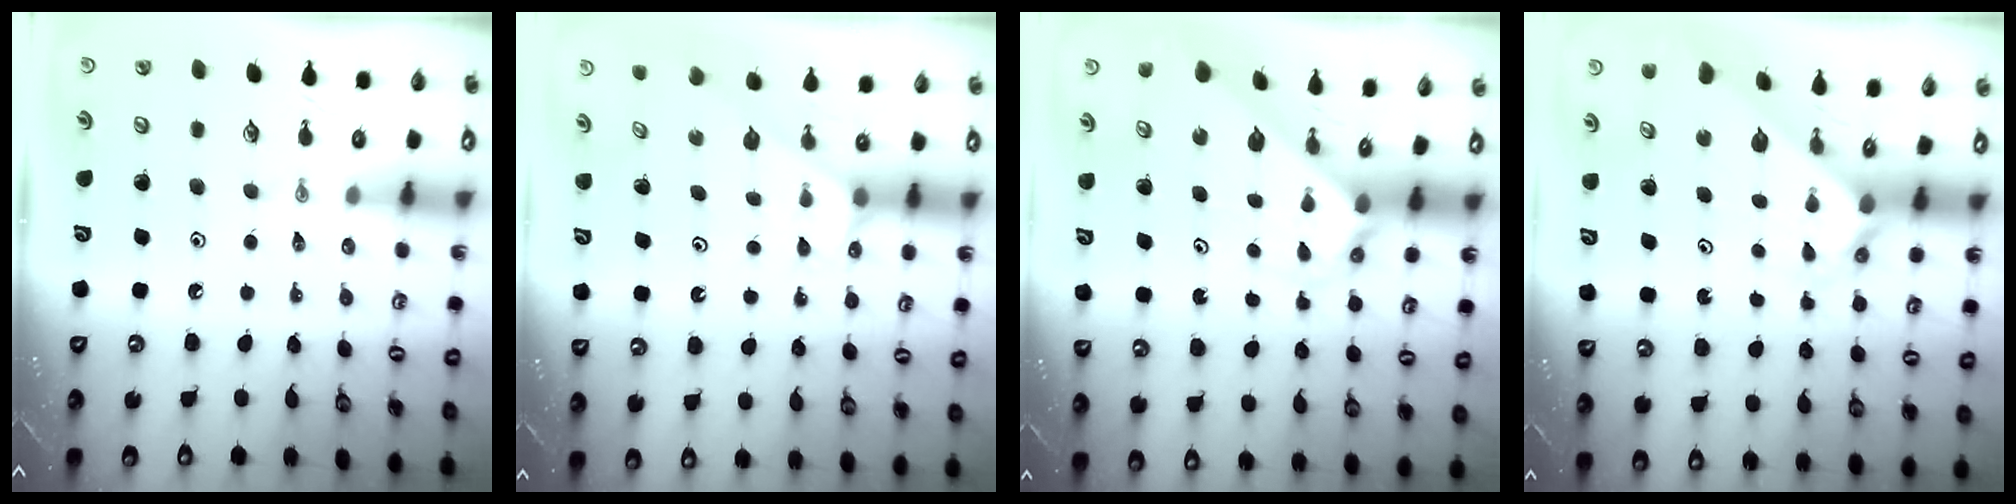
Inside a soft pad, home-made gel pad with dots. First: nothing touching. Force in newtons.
{"total": 2.1, "press": 2.1, "slide": 0.4}
{"total": 2.6, "press": 2.6, "slide": 0.2}
{"total": 2.3, "press": 2.3, "slide": 0.2}